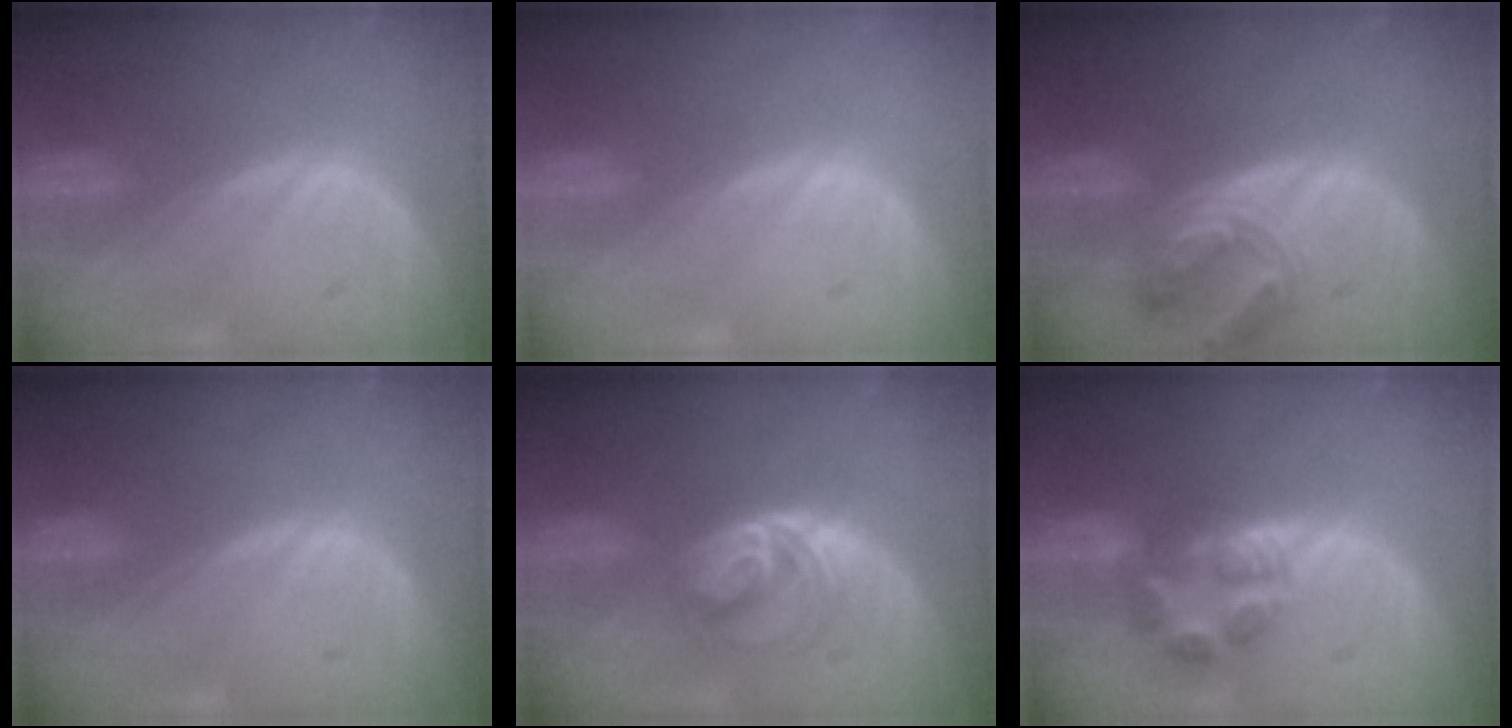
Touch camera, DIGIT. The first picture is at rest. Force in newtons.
{"total": 0.6, "press": 0.1, "slide": 0.6}
{"total": 6.8, "press": 6.3, "slide": 2.5}
{"total": 0.0}
{"total": 6.1, "press": 5.3, "slide": 3.1}
{"total": 5.8, "press": 5.8, "slide": 0.5}